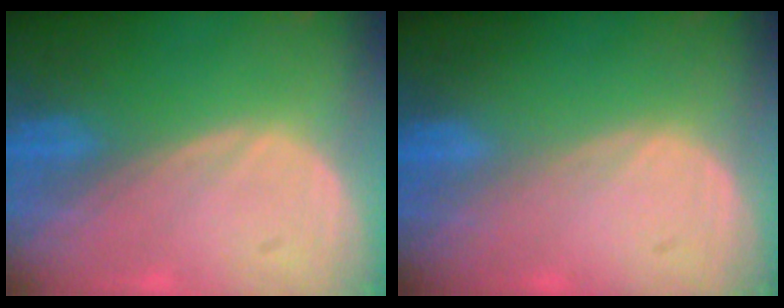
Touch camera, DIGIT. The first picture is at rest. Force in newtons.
{"total": 0.0}